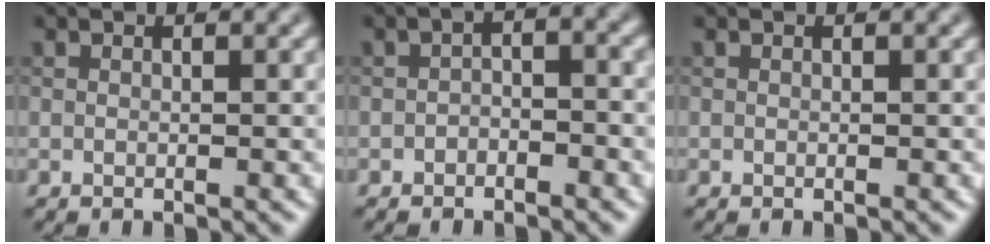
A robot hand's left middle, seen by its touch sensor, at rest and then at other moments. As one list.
[{"total": 1.7, "force": [-0.9, 0.9, 1.2], "torque": [-0.022, 0.006, -0.019]}, {"total": 0.0}]